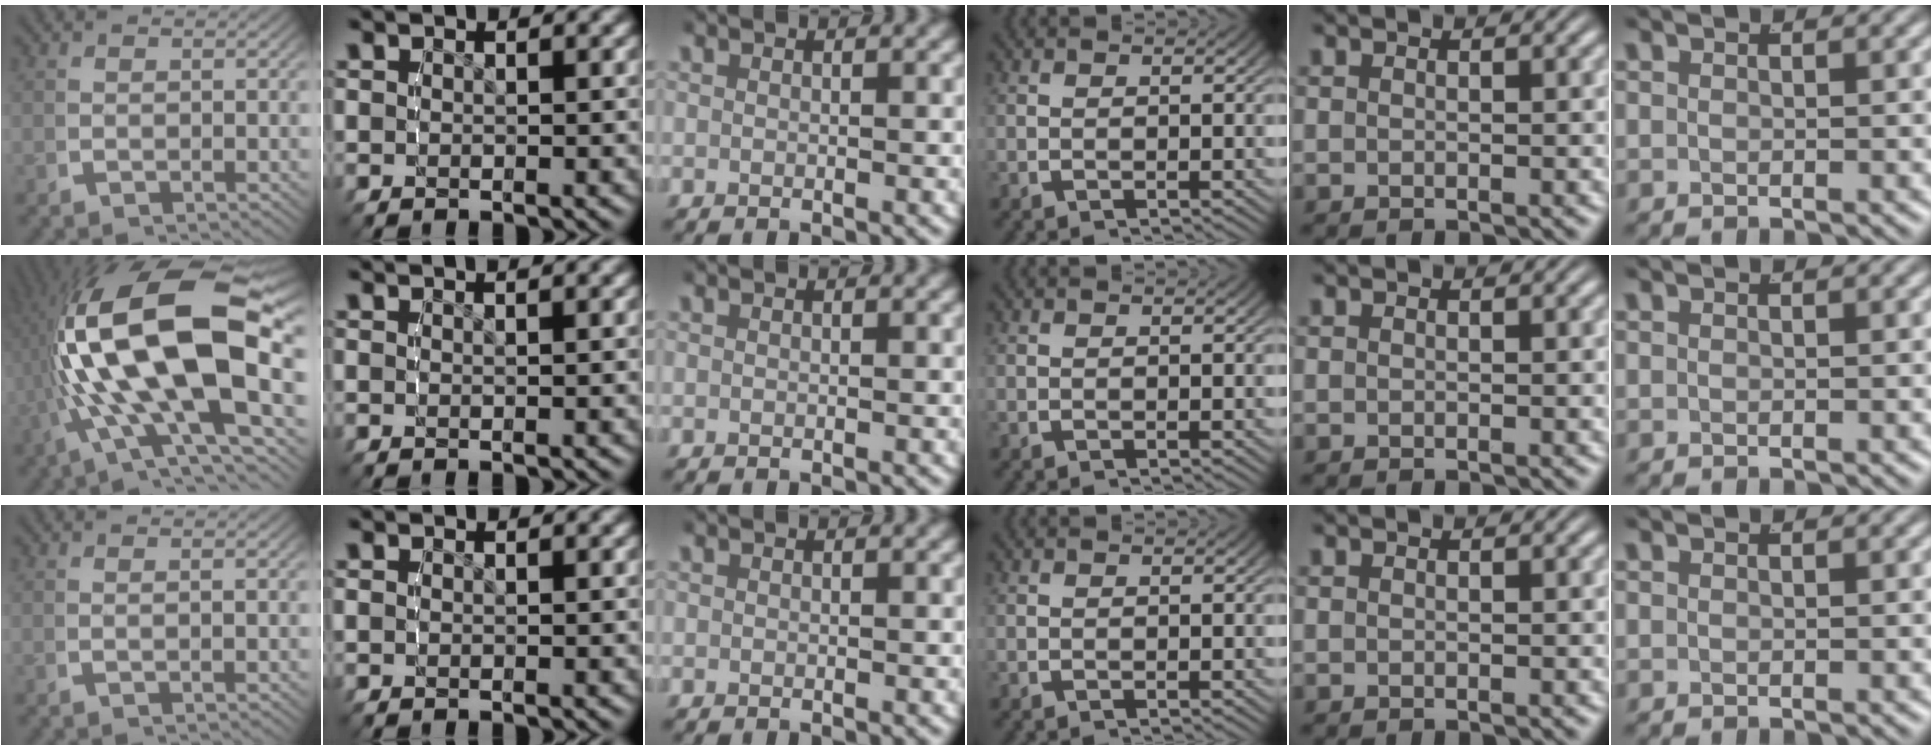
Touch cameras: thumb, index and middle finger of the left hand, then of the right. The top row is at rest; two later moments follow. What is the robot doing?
{"motion": "lift_and_place", "object": "toy banana"}